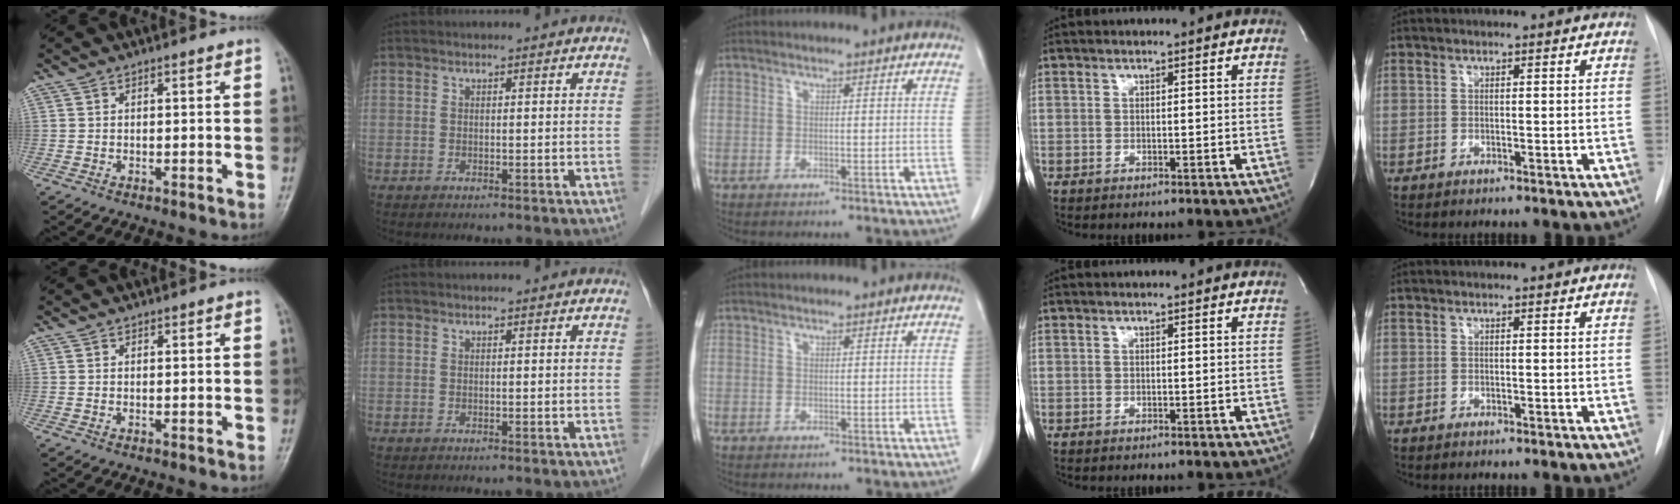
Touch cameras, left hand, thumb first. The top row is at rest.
{}